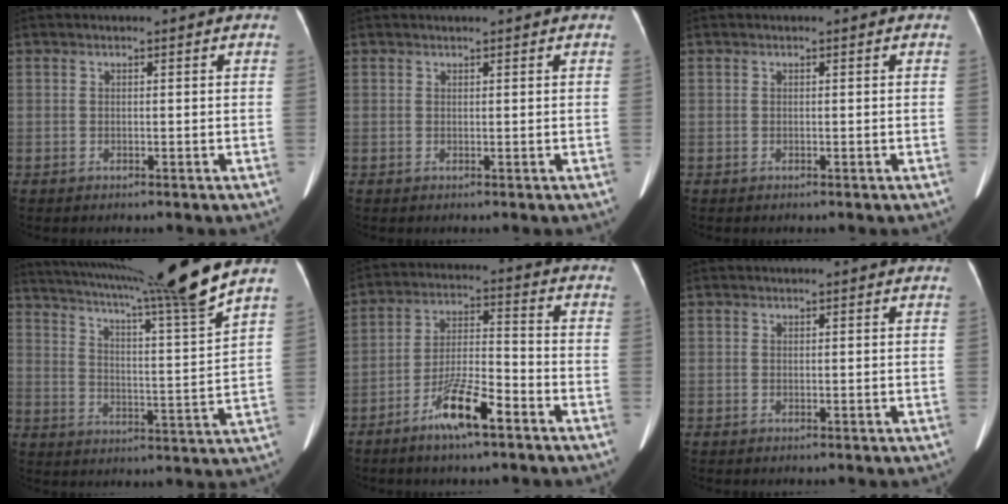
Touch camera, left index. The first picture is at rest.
{"total": 0.7, "force": [0.6, 0.0, 0.3], "torque": [-0.003, 0.010, 0.010]}
{"total": 0.0}
{"total": 17.5, "force": [14.8, -2.7, 9.0], "torque": [-0.156, -0.037, 0.217]}
{"total": 9.3, "force": [-6.0, 1.4, 7.0], "torque": [-0.140, -0.003, -0.110]}
{"total": 0.0}